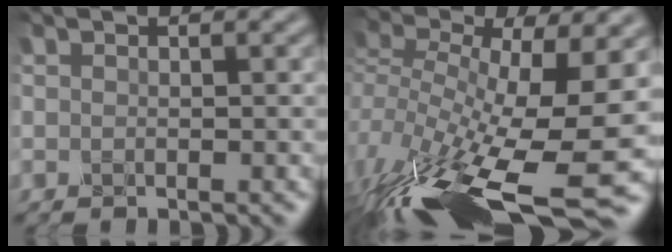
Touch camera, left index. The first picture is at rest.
{"total": 13.6, "force": [-4.8, 5.1, 11.7], "torque": [-0.264, -0.015, -0.078]}